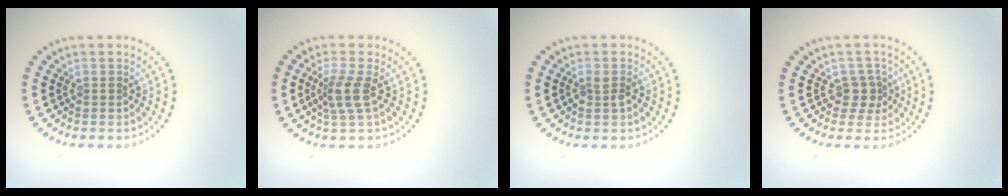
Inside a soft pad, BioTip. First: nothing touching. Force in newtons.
{"total": 2.7, "press": 2.1, "slide": 1.7}
{"total": 1.0, "press": 1.0, "slide": 0.3}
{"total": 1.9, "press": 1.5, "slide": 1.2}